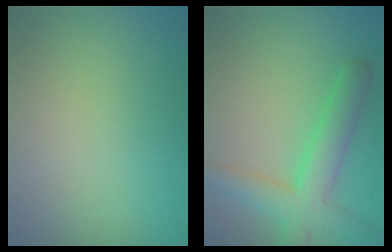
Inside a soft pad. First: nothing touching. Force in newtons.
{"total": 5.0, "press": 5.0, "slide": 0.3}